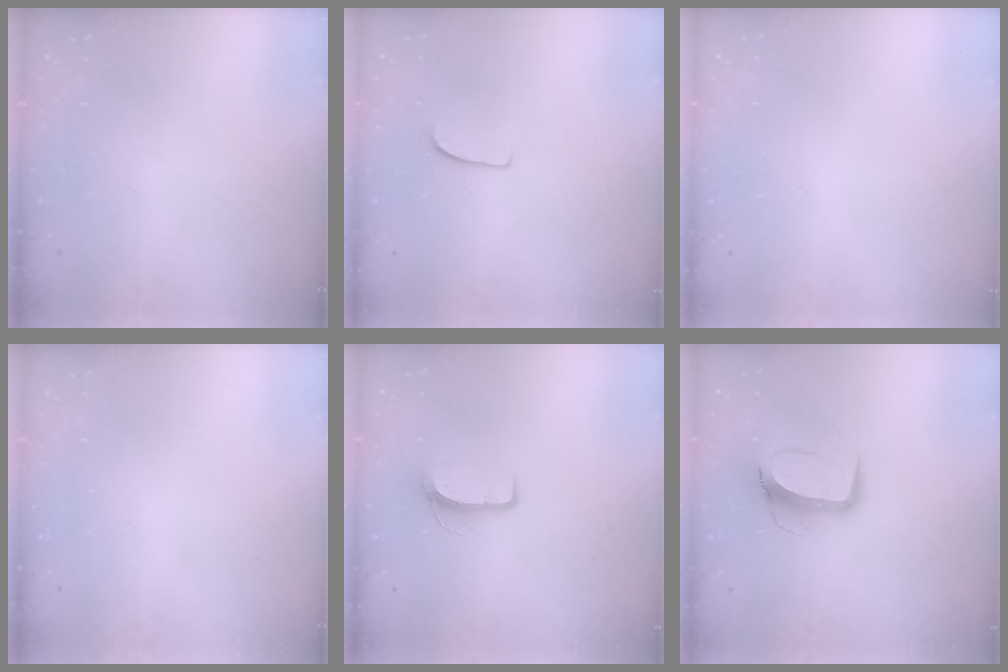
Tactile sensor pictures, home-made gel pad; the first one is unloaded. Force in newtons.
{"total": 5.7, "press": 5.7, "slide": 0.3}
{"total": 0.6, "press": 0.6, "slide": 0.1}
{"total": 0.0}
{"total": 7.0, "press": 7.0, "slide": 0.6}
{"total": 10.9, "press": 10.8, "slide": 1.2}